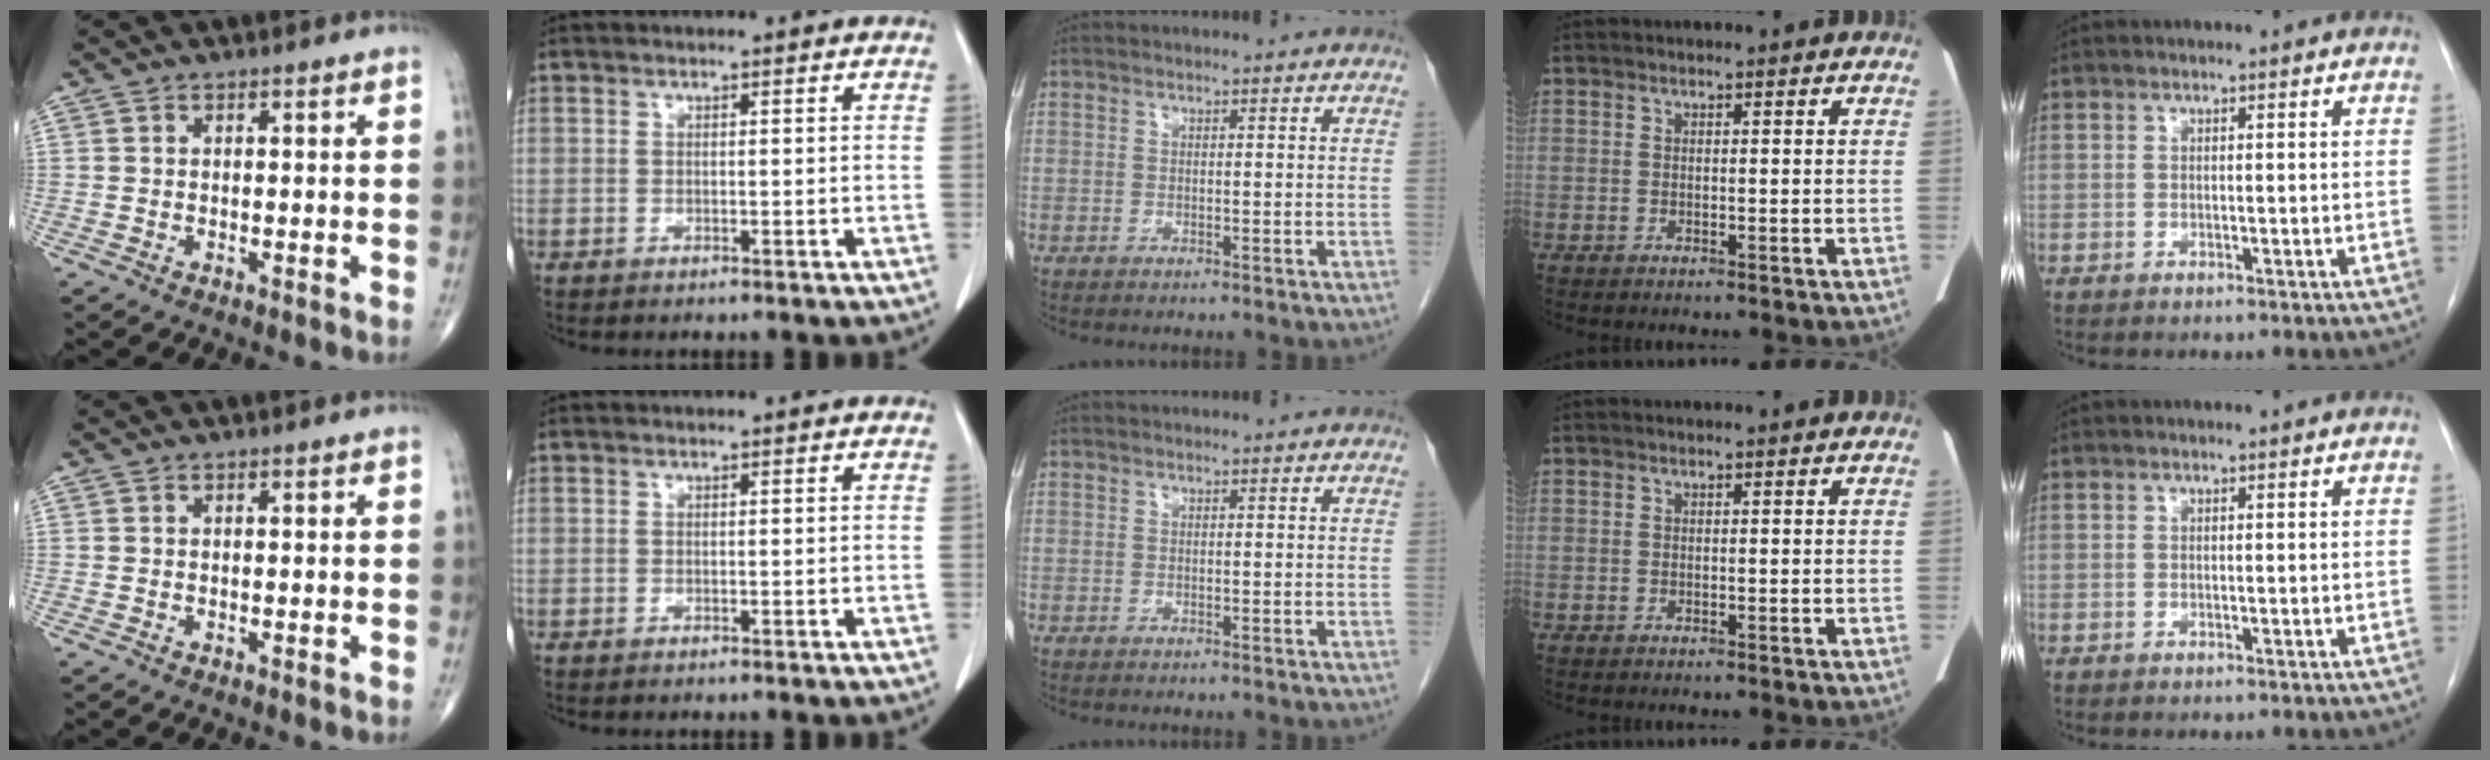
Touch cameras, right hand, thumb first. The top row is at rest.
{}